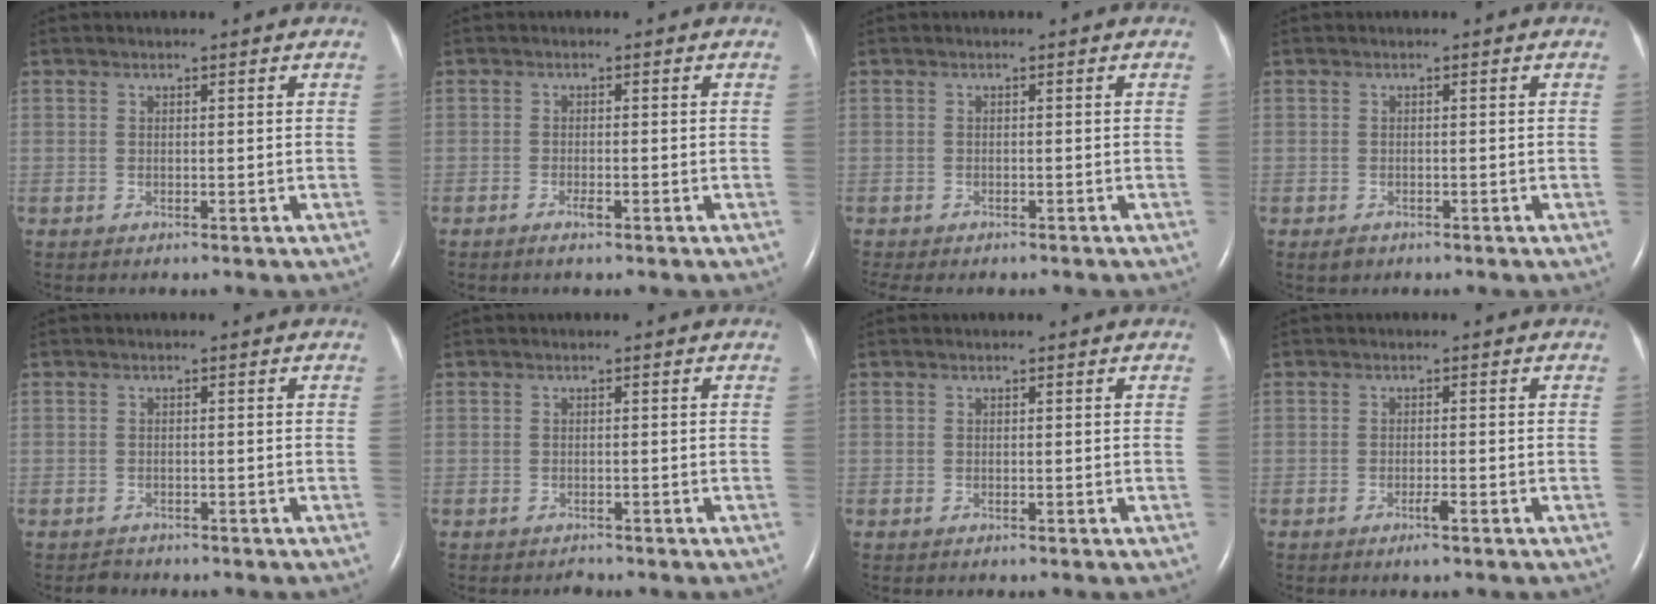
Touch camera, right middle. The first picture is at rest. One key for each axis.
{"total": 1.4, "fx": -1.0, "fy": 0.2, "fz": 1.1, "tx": -0.026, "ty": -0.002, "tz": -0.017}
{"total": 6.0, "fx": -5.0, "fy": 2.0, "fz": 2.6, "tx": -0.035, "ty": -0.003, "tz": -0.062}
{"total": 1.2, "fx": -0.8, "fy": 0.8, "fz": 0.5, "tx": -0.012, "ty": 0.000, "tz": -0.010}
{"total": 1.2, "fx": -1.0, "fy": 0.4, "fz": -0.2, "tx": -0.002, "ty": -0.002, "tz": -0.017}
{"total": 0.6, "fx": -0.6, "fy": 0.1, "fz": -0.1, "tx": -0.003, "ty": -0.002, "tz": -0.010}
{"total": 0.0}
{"total": 1.7, "fx": -1.1, "fy": 0.0, "fz": 1.3, "tx": -0.028, "ty": -0.003, "tz": -0.019}